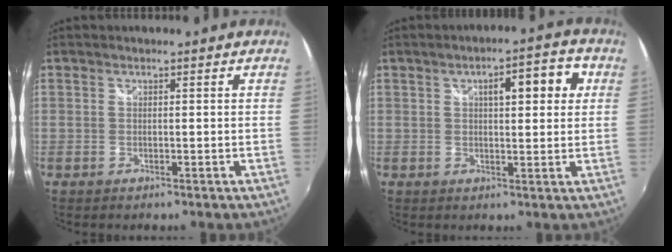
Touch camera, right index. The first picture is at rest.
{"total": 7.3, "force": [2.2, 2.4, 6.5], "torque": [-0.096, 0.018, 0.034]}